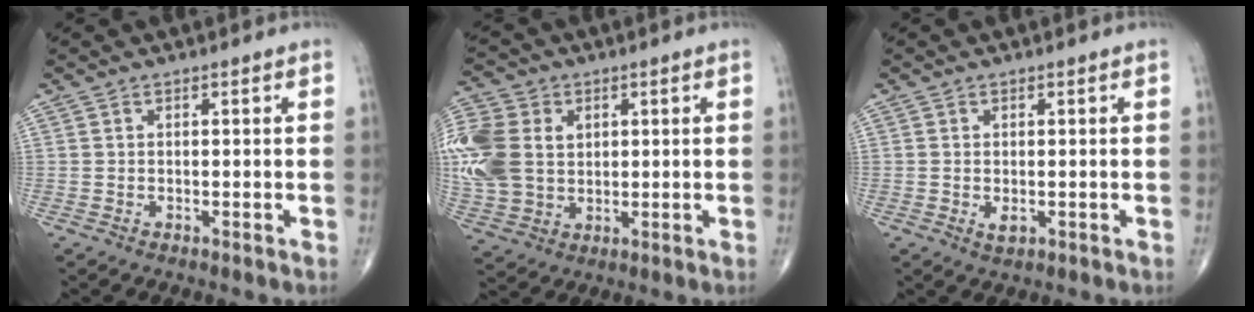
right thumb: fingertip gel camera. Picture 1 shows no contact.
{"total": 17.7, "force": [2.8, 13.6, 11.0], "torque": [-0.267, 0.008, 0.060]}
{"total": 1.7, "force": [-0.3, 1.0, 1.3], "torque": [-0.022, -0.004, -0.004]}